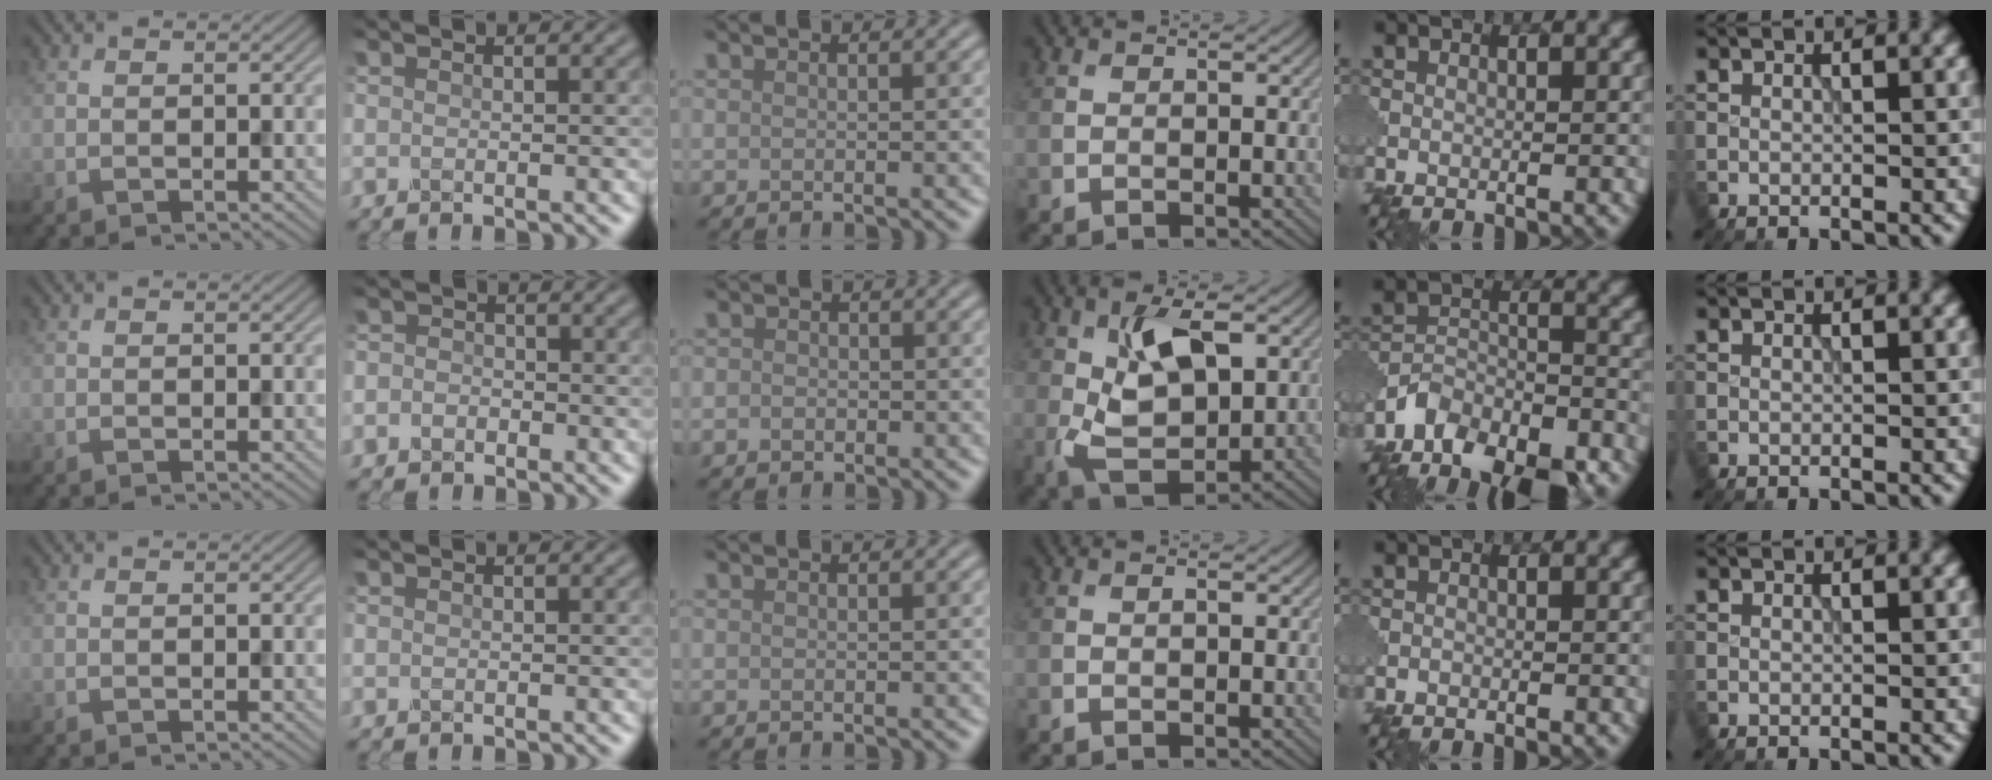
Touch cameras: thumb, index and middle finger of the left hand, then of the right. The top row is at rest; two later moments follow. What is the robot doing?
{"motion": "extract", "object": "pin"}